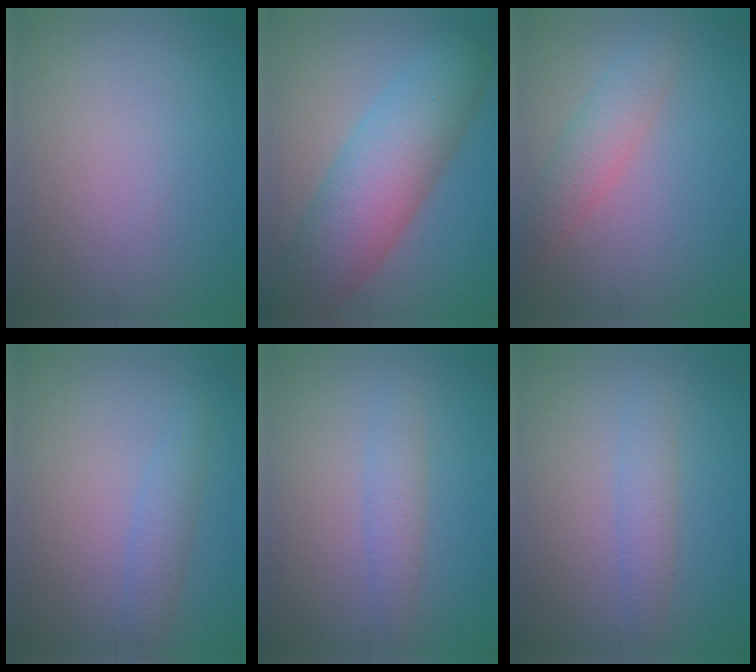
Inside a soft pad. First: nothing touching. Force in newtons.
{"total": 8.6, "press": 8.6, "slide": 0.5}
{"total": 2.9, "press": 2.9, "slide": 0.1}
{"total": 2.0, "press": 2.0, "slide": 0.2}
{"total": 1.9, "press": 1.9, "slide": 0.0}
{"total": 1.9, "press": 1.9, "slide": 0.0}